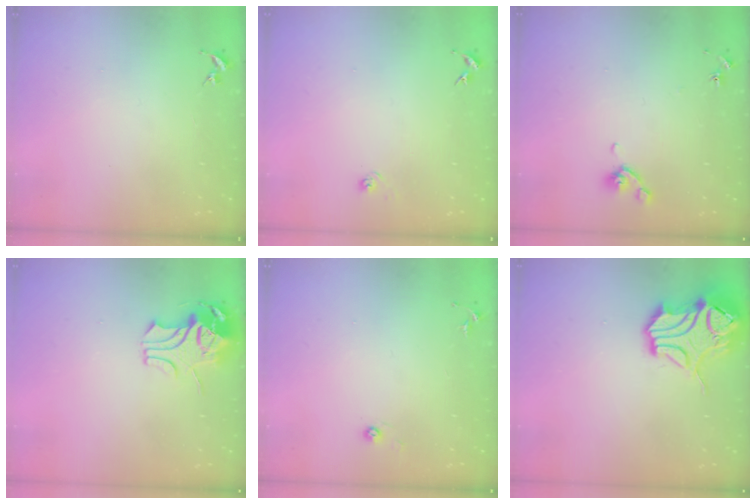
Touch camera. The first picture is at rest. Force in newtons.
{"total": 3.3, "press": 3.2, "slide": 0.8}
{"total": 5.8, "press": 5.6, "slide": 1.7}
{"total": 9.2, "press": 9.1, "slide": 1.2}
{"total": 3.1, "press": 3.0, "slide": 0.8}
{"total": 15.7, "press": 15.6, "slide": 2.3}